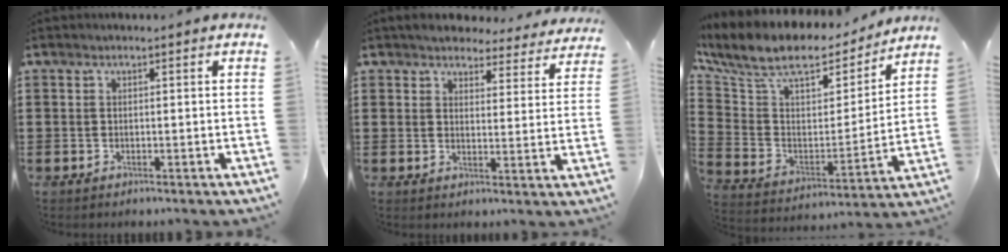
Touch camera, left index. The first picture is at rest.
{"total": 4.4, "force": [4.3, 0.7, 0.5], "torque": [-0.023, -0.025, 0.073]}
{"total": 10.8, "force": [8.4, 4.1, 5.4], "torque": [-0.143, -0.047, 0.147]}